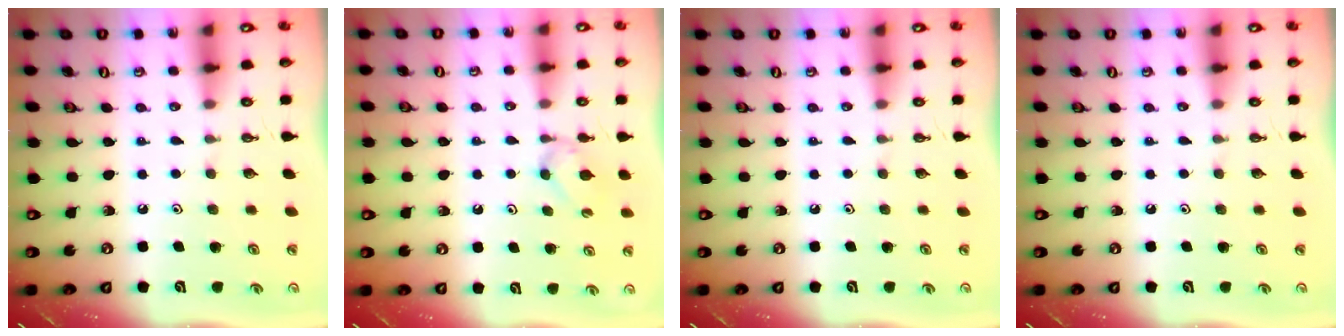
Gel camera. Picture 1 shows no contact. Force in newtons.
{"total": 5.4, "press": 5.3, "slide": 0.7}
{"total": 0.0}
{"total": 0.0}